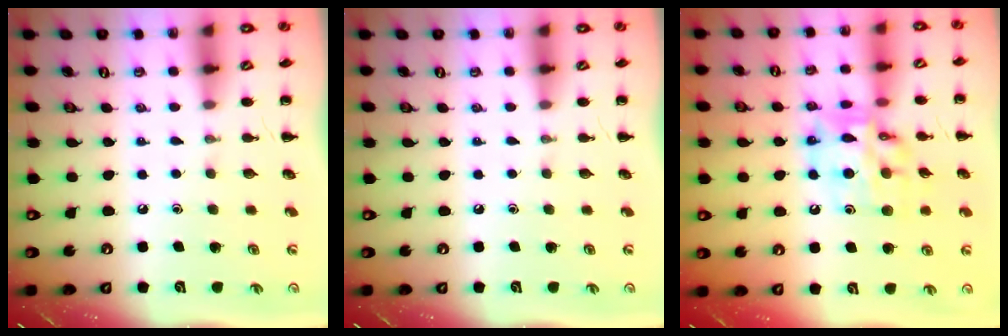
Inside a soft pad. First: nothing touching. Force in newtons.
{"total": 0.0}
{"total": 14.6, "press": 14.3, "slide": 3.2}